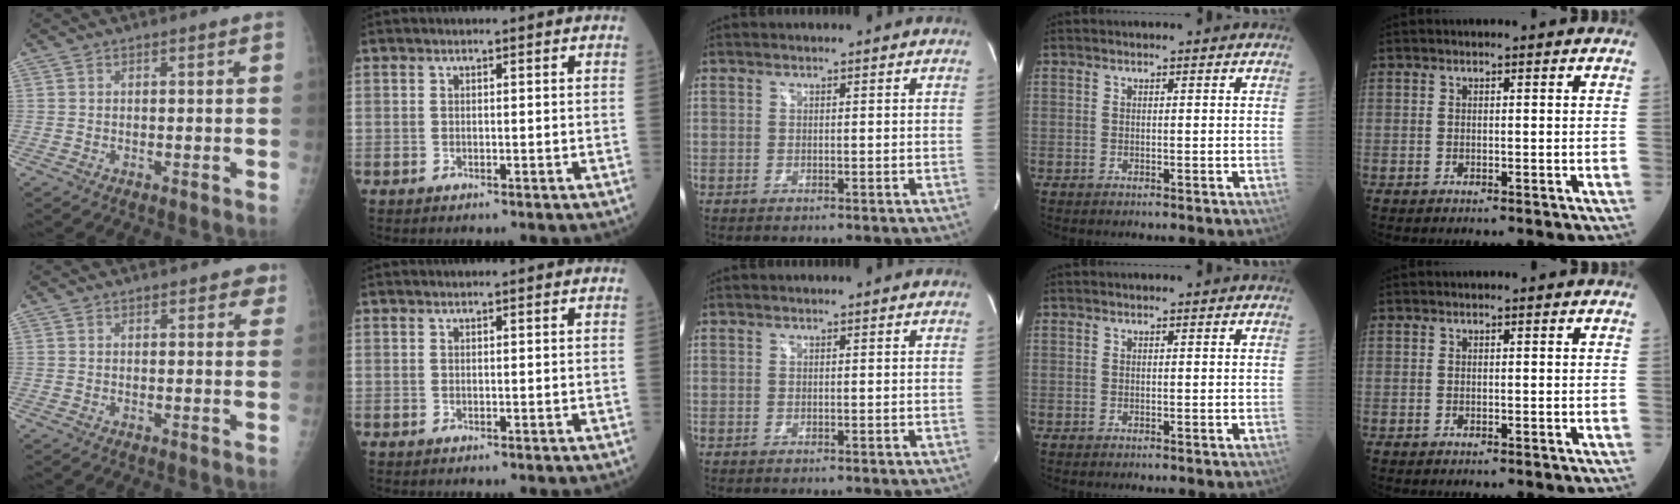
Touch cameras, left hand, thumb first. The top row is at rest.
{"thumb": {"total": 2.9, "force": [2.0, 1.5, 1.6], "torque": [0.005, -0.006, 0.019]}, "index": {"total": 1.0, "force": [0.9, 0.1, 0.3], "torque": [-0.004, 0.008, 0.014]}}